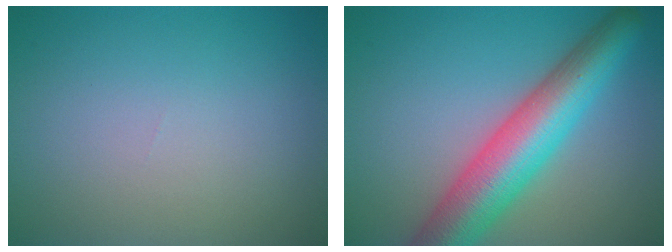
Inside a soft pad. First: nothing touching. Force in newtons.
{"total": 8.7, "press": 8.7, "slide": 0.4}